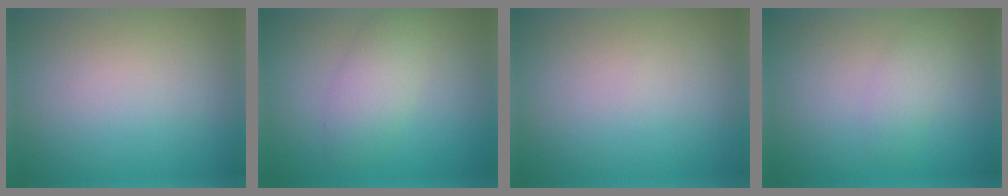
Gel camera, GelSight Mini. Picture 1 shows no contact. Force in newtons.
{"total": 2.6, "press": 2.6, "slide": 0.3}
{"total": 0.0}
{"total": 1.7, "press": 1.7, "slide": 0.1}